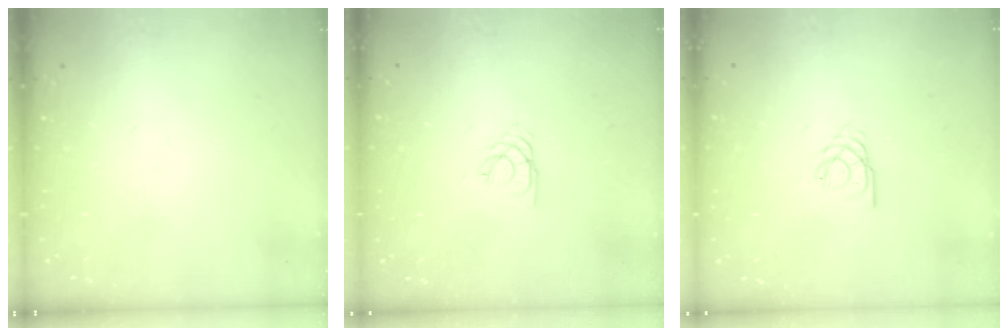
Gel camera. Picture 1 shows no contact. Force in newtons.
{"total": 1.7, "press": 1.7, "slide": 0.4}
{"total": 2.8, "press": 2.8, "slide": 0.3}